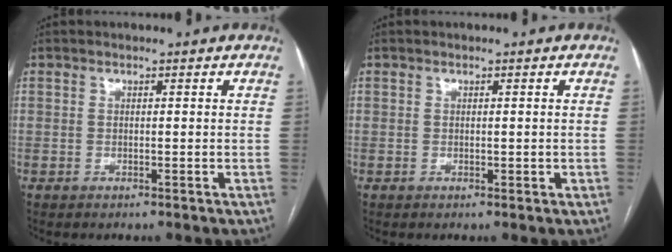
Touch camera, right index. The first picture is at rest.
{"total": 0.7, "force": [-0.1, 0.5, 0.4], "torque": [-0.004, 0.001, 0.001]}